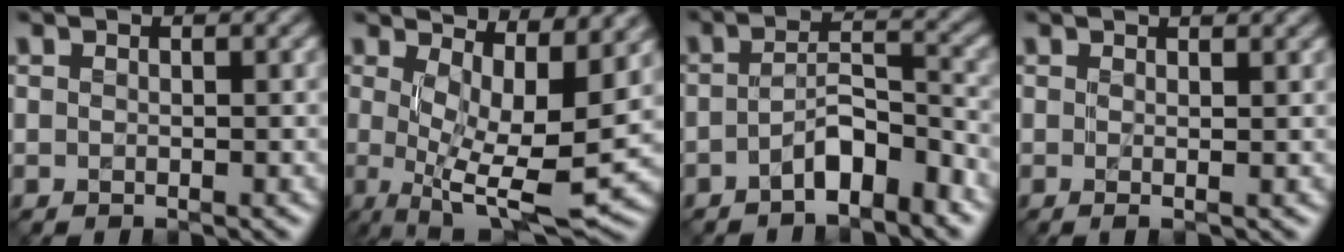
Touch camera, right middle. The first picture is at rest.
{"total": 11.4, "force": [2.2, 3.9, 10.5], "torque": [-0.159, -0.010, 0.050]}
{"total": 3.8, "force": [-2.3, 1.3, 2.8], "torque": [-0.048, 0.014, -0.042]}
{"total": 2.3, "force": [0.8, 0.7, 2.0], "torque": [-0.022, 0.005, -0.008]}